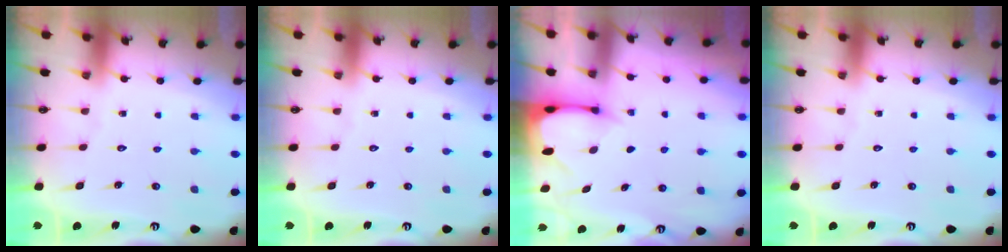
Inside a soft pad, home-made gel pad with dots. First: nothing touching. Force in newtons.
{"total": 0.0}
{"total": 2.5, "press": 2.5, "slide": 0.3}
{"total": 0.0}